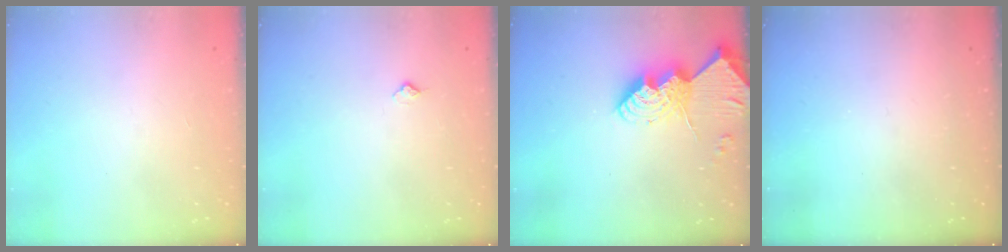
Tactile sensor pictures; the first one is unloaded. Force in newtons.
{"total": 3.3, "press": 3.3, "slide": 0.2}
{"total": 13.9, "press": 13.8, "slide": 1.3}
{"total": 0.0}